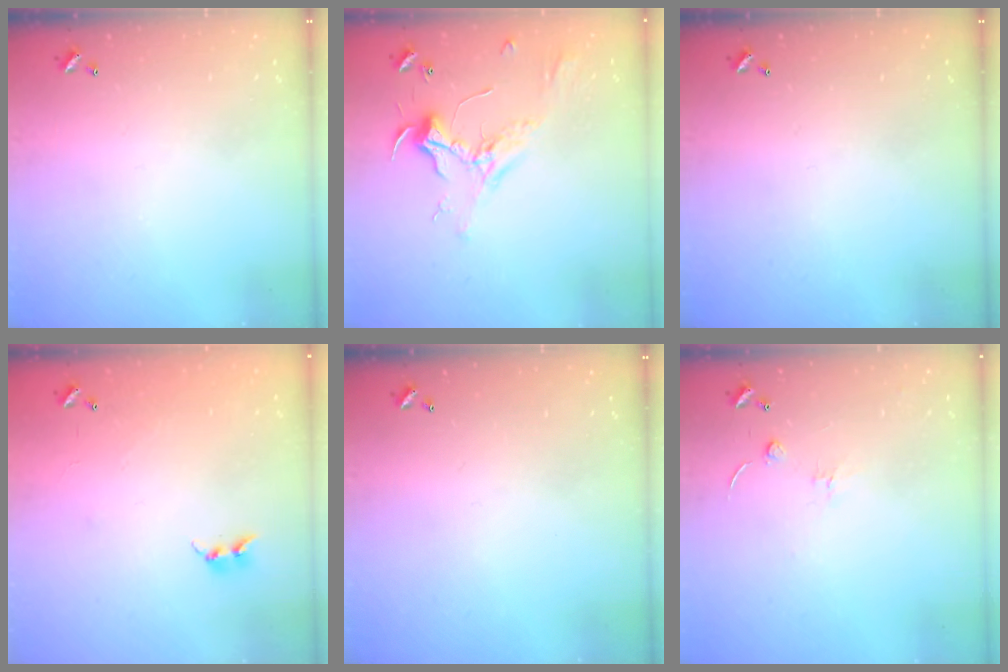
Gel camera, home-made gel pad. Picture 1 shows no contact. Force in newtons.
{"total": 2.3, "press": 2.2, "slide": 0.7}
{"total": 0.0}
{"total": 5.9, "press": 5.9, "slide": 0.4}
{"total": 0.0}
{"total": 1.3, "press": 1.2, "slide": 0.5}